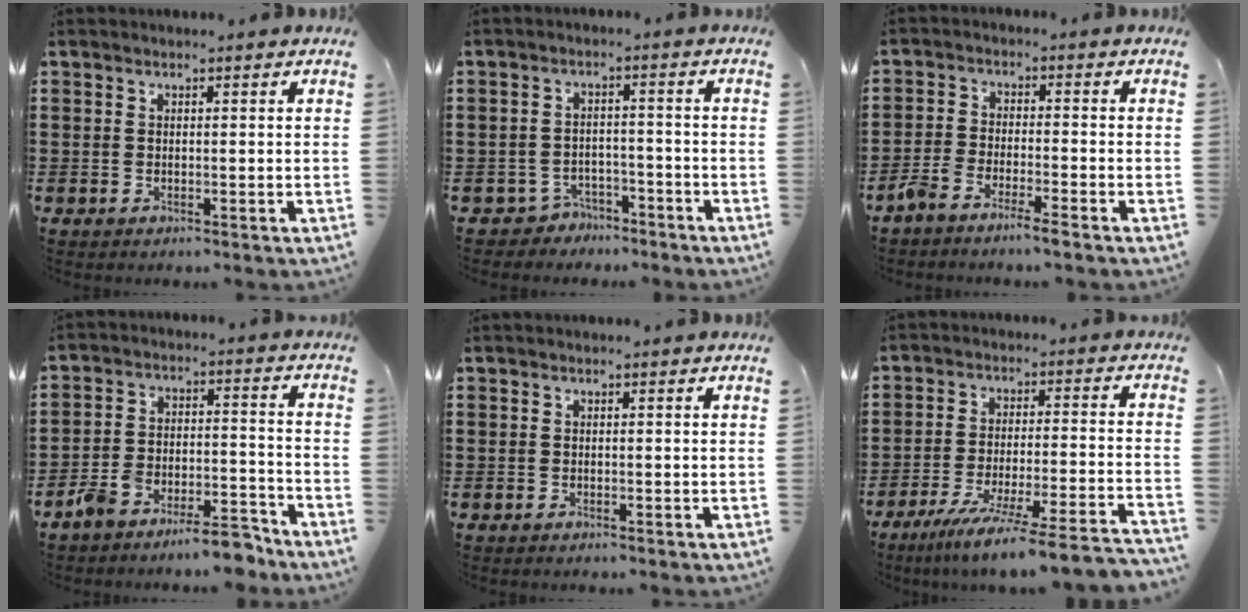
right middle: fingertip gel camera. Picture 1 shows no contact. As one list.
[{"total": 3.2, "force": [-3.1, 1.0, 0.0], "torque": [-0.010, 0.005, -0.067]}, {"total": 3.7, "force": [-3.4, -0.1, 1.4], "torque": [-0.046, -0.007, -0.073]}, {"total": 7.6, "force": [-7.2, 0.9, 2.2], "torque": [-0.034, 0.019, -0.136]}, {"total": 0.0}, {"total": 8.4, "force": [-7.2, -0.9, 4.2], "torque": [-0.064, -0.011, -0.139]}]